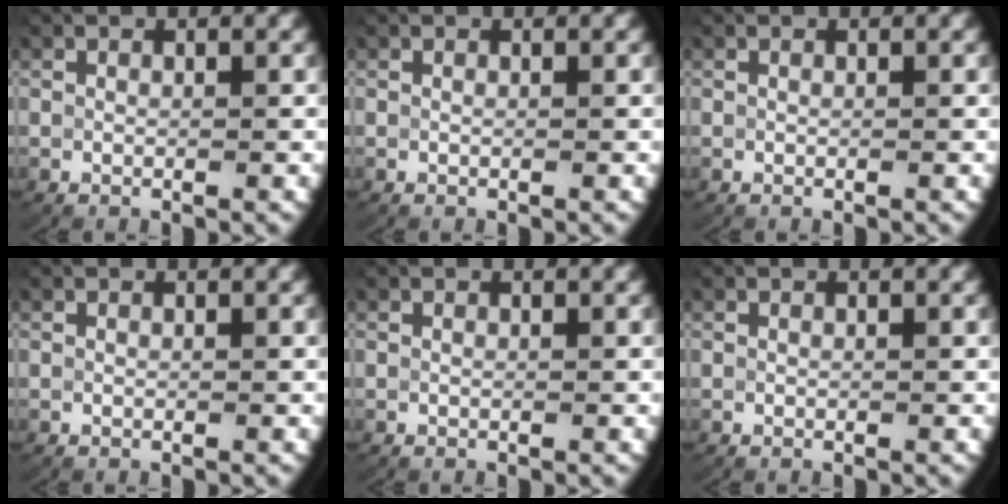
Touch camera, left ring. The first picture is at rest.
{"total": 0.0}
{"total": 0.0}
{"total": 0.0}
{"total": 0.0}
{"total": 0.0}